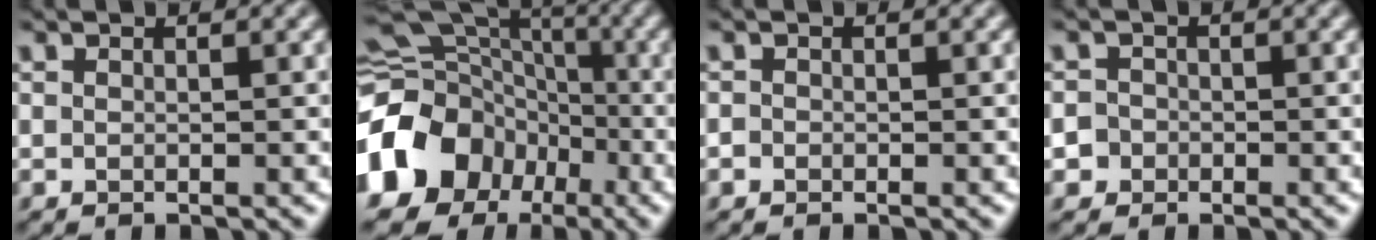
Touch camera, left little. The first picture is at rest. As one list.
[{"total": 14.0, "force": [-5.5, 11.6, 5.6], "torque": [-0.127, 0.004, -0.123]}, {"total": 0.7, "force": [-0.4, 0.5, 0.1], "torque": [0.003, -0.004, -0.011]}, {"total": 2.8, "force": [-1.2, 2.5, 0.4], "torque": [0.015, 0.008, -0.034]}]